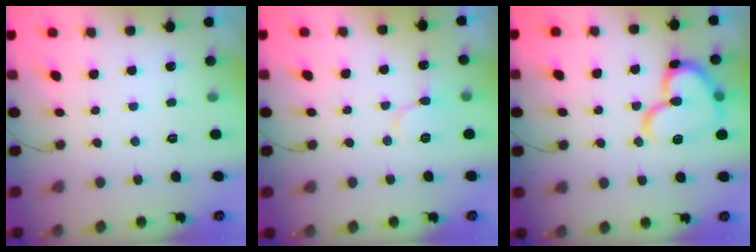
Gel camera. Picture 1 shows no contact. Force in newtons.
{"total": 8.5, "press": 8.3, "slide": 1.9}
{"total": 16.3, "press": 16.3, "slide": 1.6}